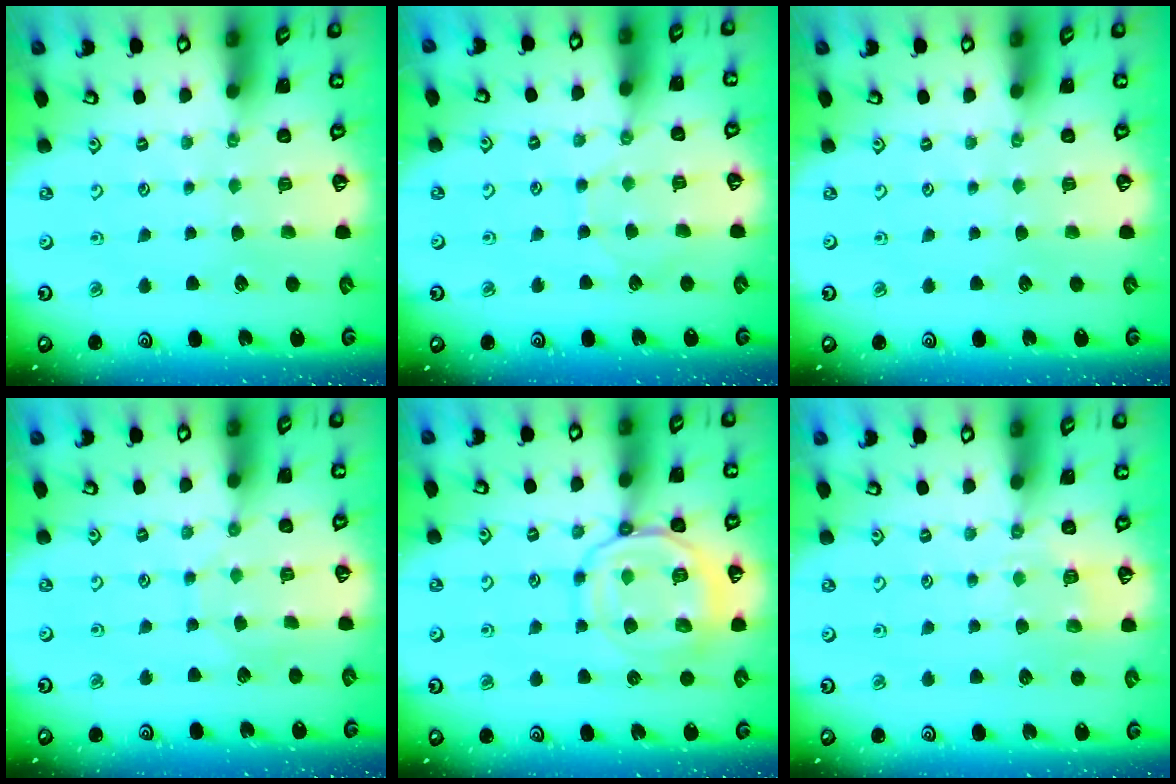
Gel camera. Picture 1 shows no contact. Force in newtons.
{"total": 4.9, "press": 4.9, "slide": 0.3}
{"total": 0.0}
{"total": 4.3, "press": 4.3, "slide": 0.2}
{"total": 14.0, "press": 14.0, "slide": 1.3}
{"total": 5.2, "press": 5.1, "slide": 1.0}